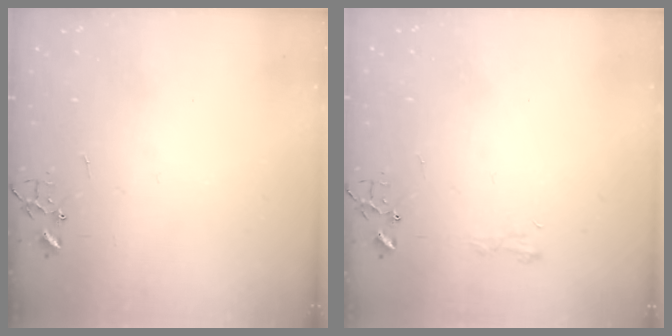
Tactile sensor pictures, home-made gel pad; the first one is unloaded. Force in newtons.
{"total": 5.6, "press": 5.6, "slide": 0.6}